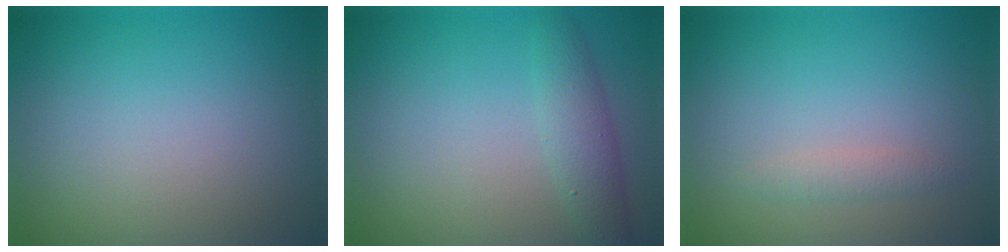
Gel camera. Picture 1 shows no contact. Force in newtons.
{"total": 2.7, "press": 2.7, "slide": 0.1}
{"total": 1.1, "press": 1.1, "slide": 0.0}